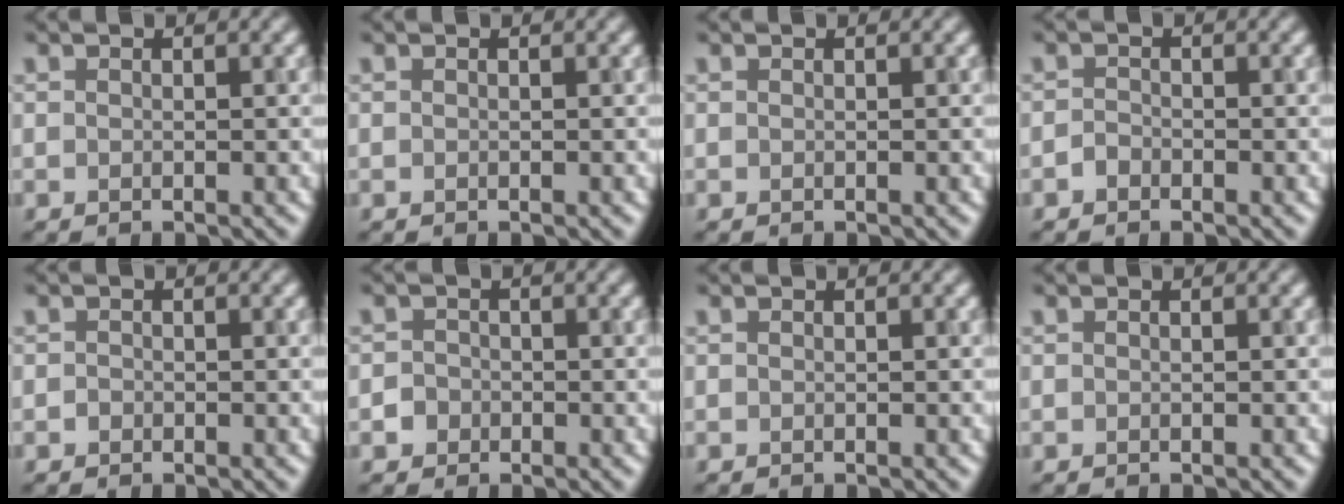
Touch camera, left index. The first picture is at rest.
{"total": 0.0}
{"total": 0.0}
{"total": 0.9, "force": [-0.7, 0.5, 0.2], "torque": [-0.003, 0.002, -0.017]}
{"total": 0.6, "force": [-0.3, 0.4, 0.2], "torque": [0.000, -0.002, -0.010]}
{"total": 1.7, "force": [-0.6, 1.5, 0.3], "torque": [0.012, 0.008, -0.019]}
{"total": 0.0}
{"total": 0.0}